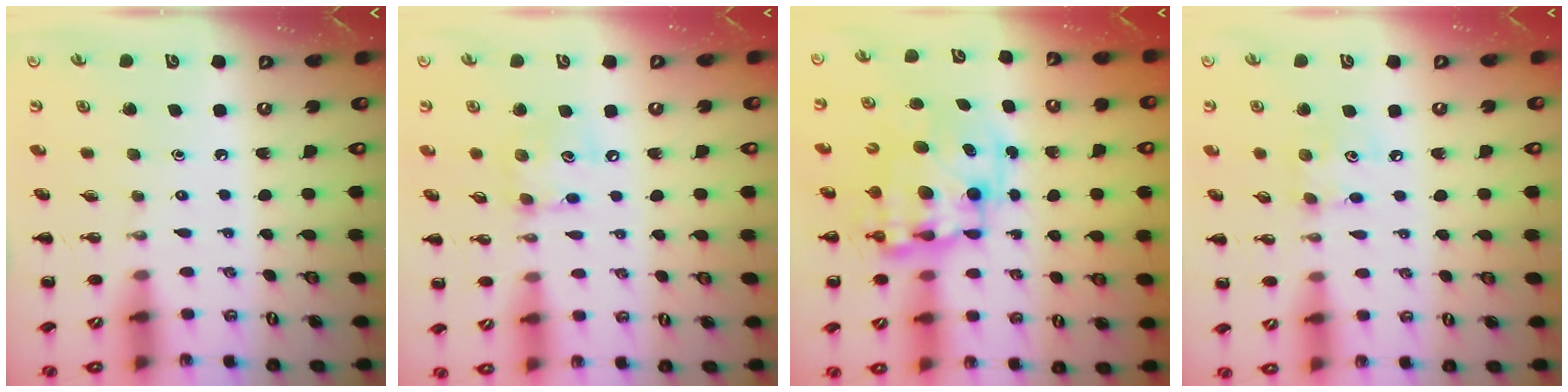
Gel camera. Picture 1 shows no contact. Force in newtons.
{"total": 8.6, "press": 8.6, "slide": 0.8}
{"total": 12.2, "press": 11.8, "slide": 3.0}
{"total": 5.3, "press": 5.3, "slide": 0.7}